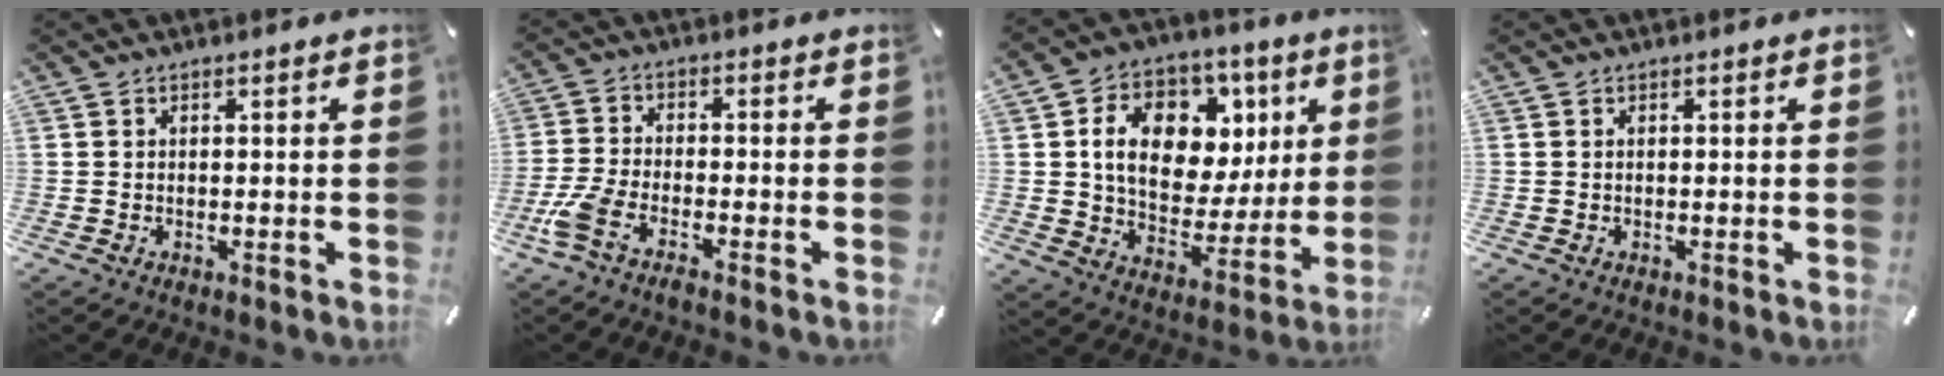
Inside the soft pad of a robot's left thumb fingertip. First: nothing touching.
{"total": 6.6, "force": [-4.3, 2.2, 4.4], "torque": [-0.115, -0.004, -0.084]}
{"total": 15.5, "force": [5.3, 11.6, 8.8], "torque": [-0.139, -0.017, 0.102]}
{"total": 0.0}